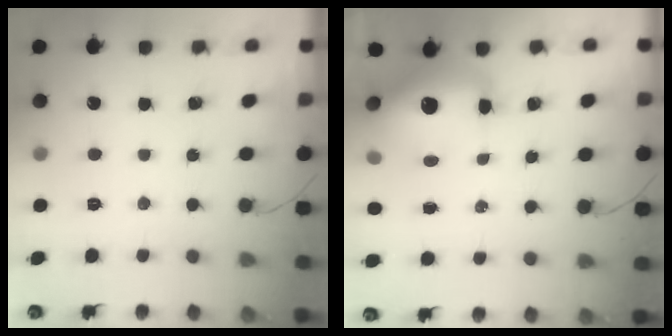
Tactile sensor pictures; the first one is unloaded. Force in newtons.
{"total": 13.5, "press": 13.2, "slide": 3.0}